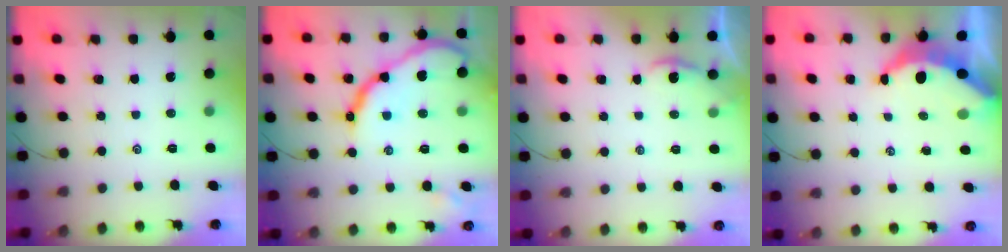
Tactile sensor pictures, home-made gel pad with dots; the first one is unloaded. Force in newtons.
{"total": 16.8, "press": 16.8, "slide": 1.4}
{"total": 1.5, "press": 1.5, "slide": 0.2}
{"total": 7.4, "press": 7.3, "slide": 0.8}